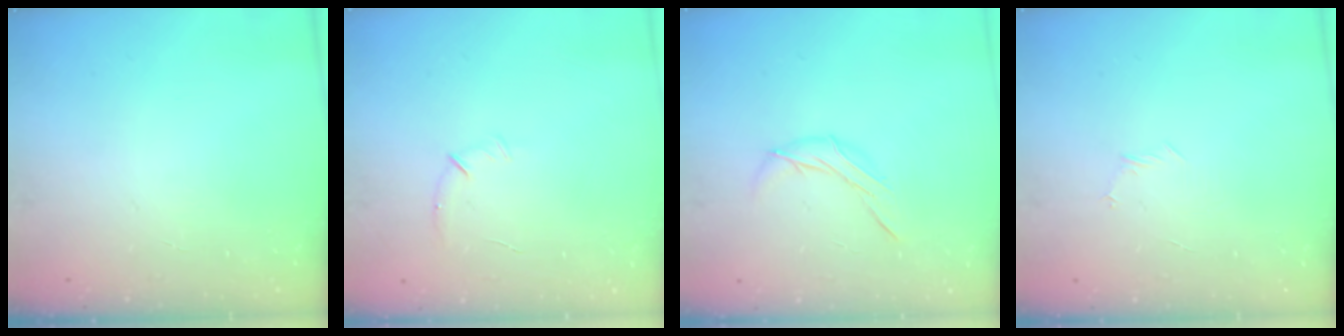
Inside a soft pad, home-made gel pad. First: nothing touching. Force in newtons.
{"total": 5.7, "press": 5.5, "slide": 1.4}
{"total": 6.3, "press": 6.3, "slide": 0.4}
{"total": 3.6, "press": 3.5, "slide": 1.0}